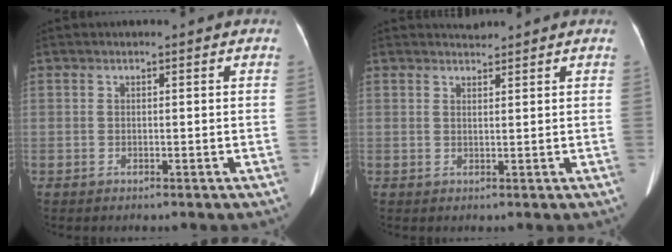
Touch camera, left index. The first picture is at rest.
{"total": 1.4, "force": [1.4, -0.1, -0.2], "torque": [-0.001, 0.000, 0.025]}